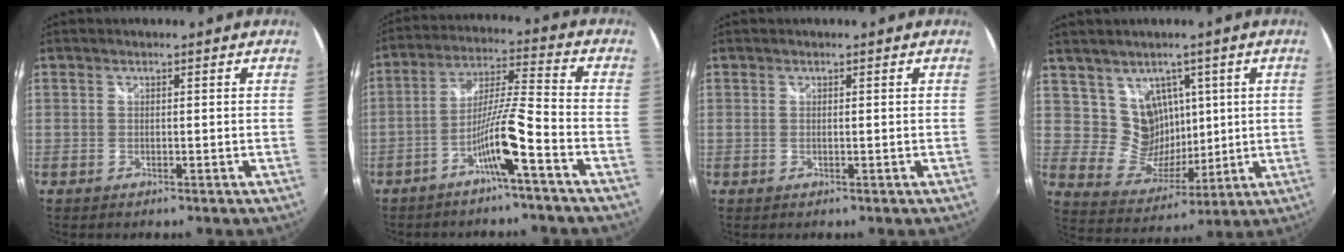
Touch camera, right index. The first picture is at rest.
{"total": 8.7, "force": [-5.0, -0.9, 7.1], "torque": [-0.148, 0.007, -0.090]}
{"total": 0.0}
{"total": 9.3, "force": [3.9, 8.0, 2.6], "torque": [-0.044, 0.001, 0.089]}